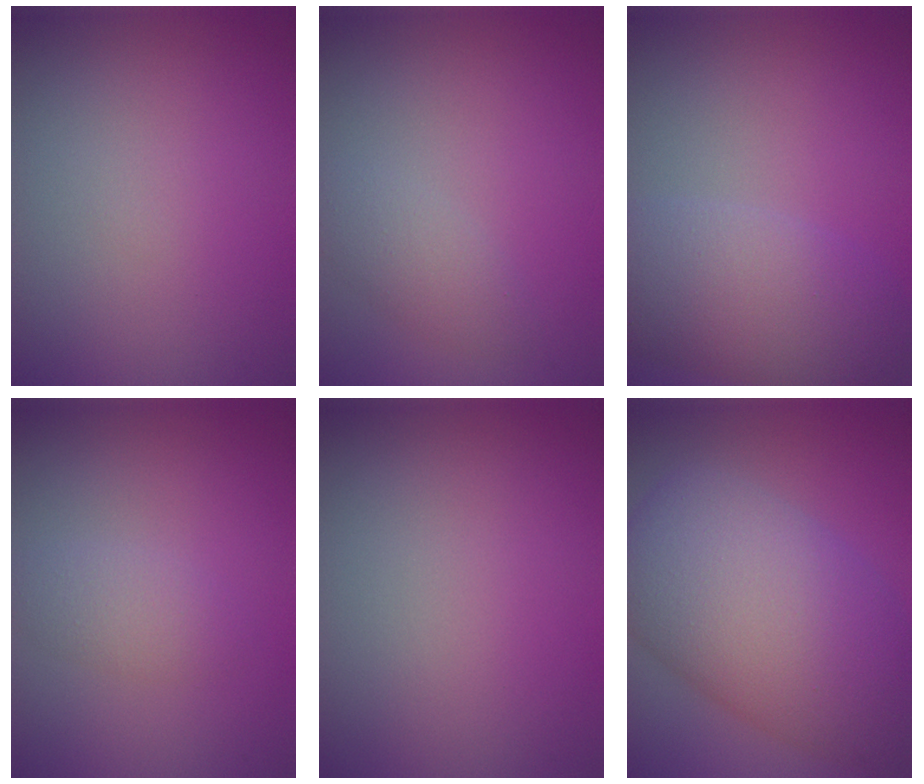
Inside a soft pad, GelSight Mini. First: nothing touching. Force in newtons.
{"total": 1.9, "press": 1.9, "slide": 0.1}
{"total": 6.1, "press": 6.1, "slide": 0.4}
{"total": 1.8, "press": 1.8, "slide": 0.1}
{"total": 0.0}
{"total": 12.1, "press": 12.1, "slide": 0.4}